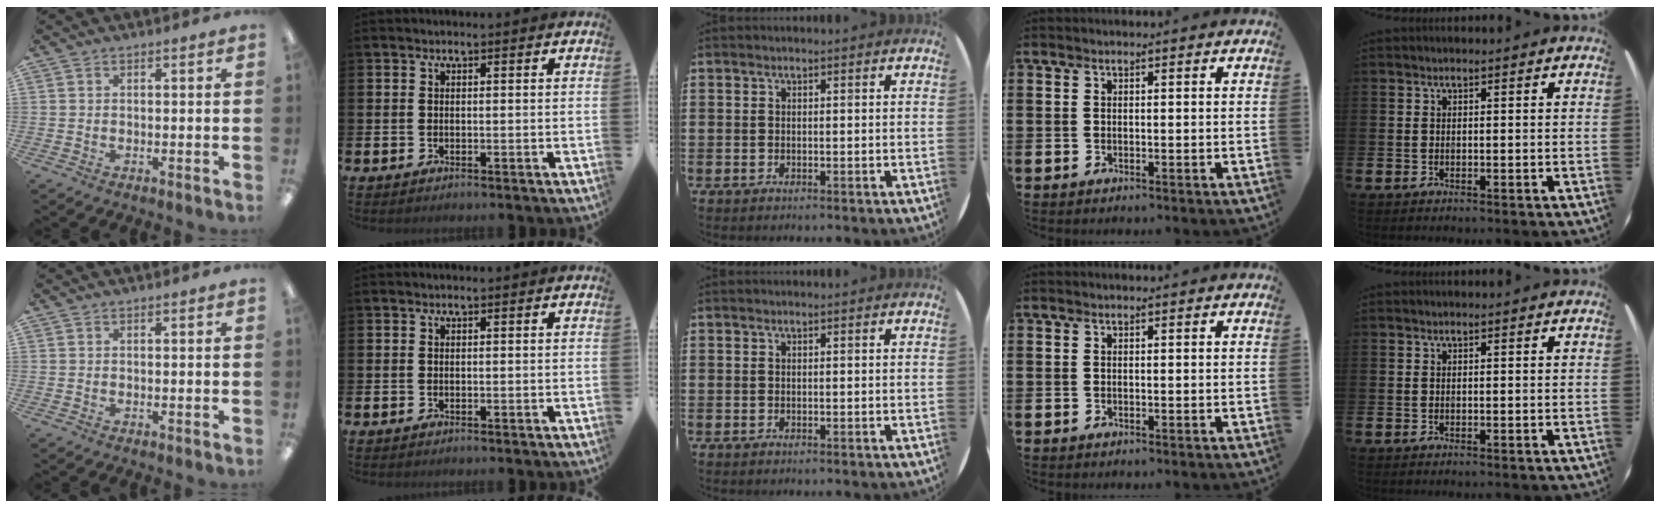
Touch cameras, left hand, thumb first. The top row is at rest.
{}